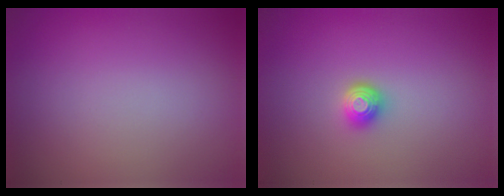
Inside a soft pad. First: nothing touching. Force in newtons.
{"total": 1.5, "press": 1.3, "slide": 0.8}